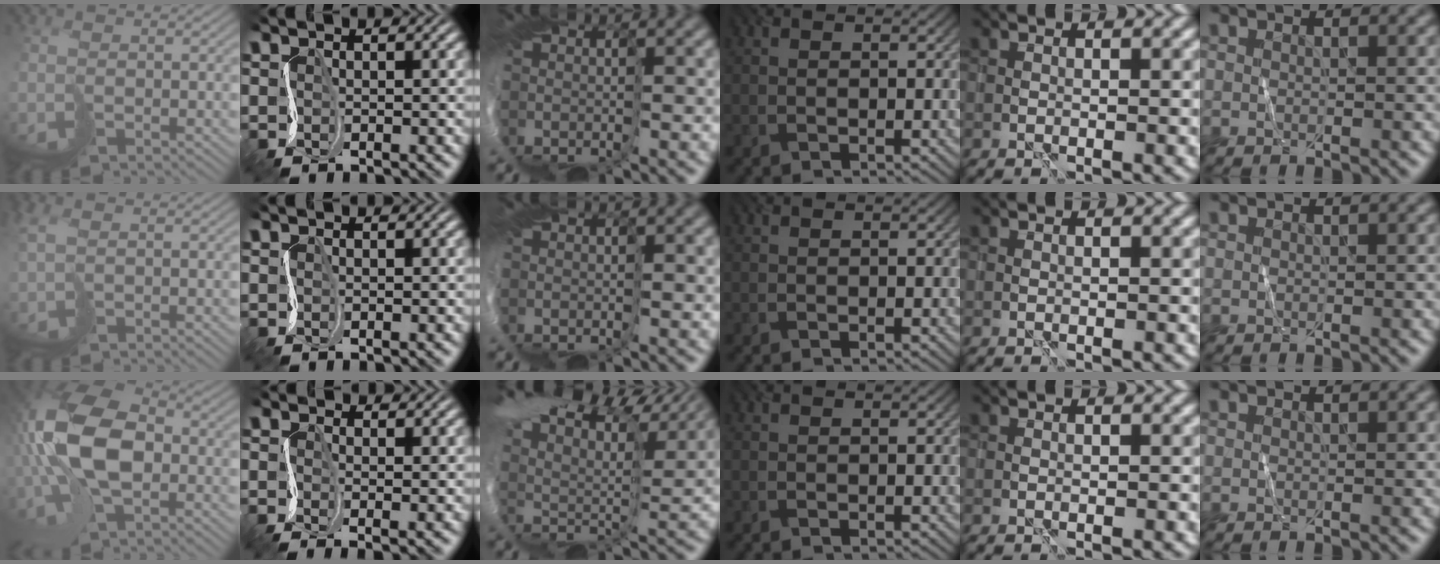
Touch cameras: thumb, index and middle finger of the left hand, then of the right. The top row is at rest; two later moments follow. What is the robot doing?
{"motion": "cut", "object": "tissue"}